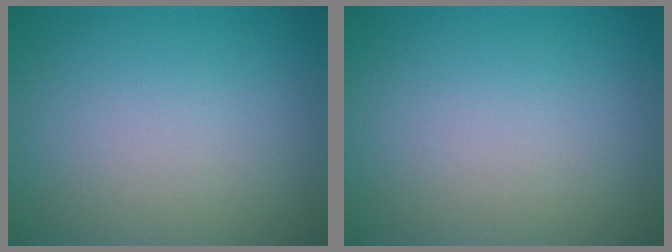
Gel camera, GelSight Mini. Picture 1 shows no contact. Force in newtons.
{"total": 0.0}